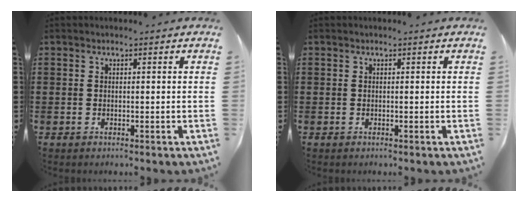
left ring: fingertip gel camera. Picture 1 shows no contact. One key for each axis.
{"total": 0.0}